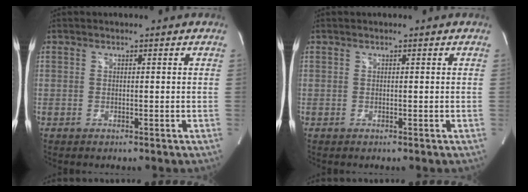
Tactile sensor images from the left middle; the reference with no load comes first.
{"total": 0.0}